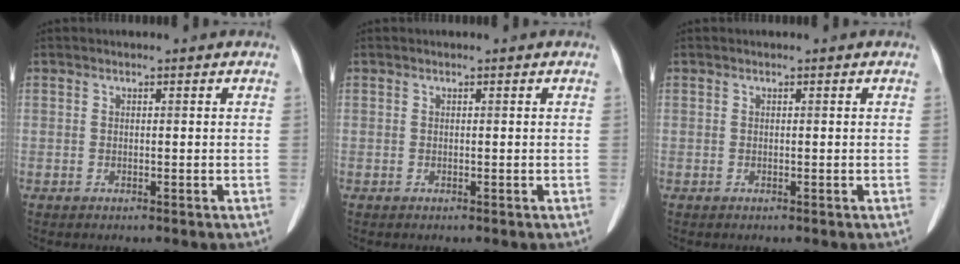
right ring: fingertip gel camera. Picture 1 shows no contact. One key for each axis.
{"total": 0.0}
{"total": 0.0}